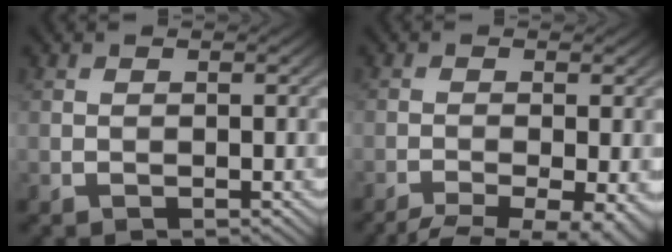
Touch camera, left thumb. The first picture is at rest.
{"total": 8.5, "force": [-6.0, 2.2, 5.6], "torque": [-0.090, -0.024, -0.076]}